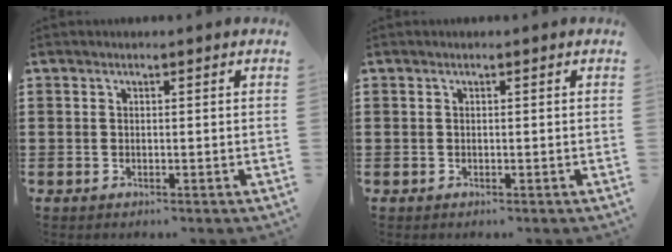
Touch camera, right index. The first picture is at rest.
{"total": 0.0}